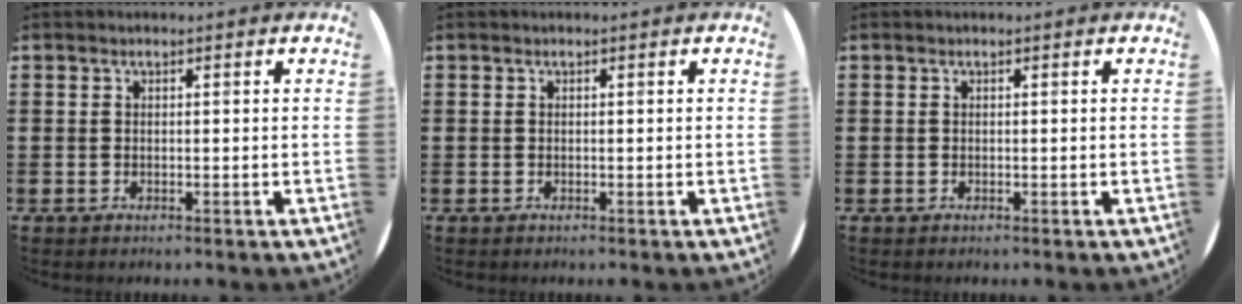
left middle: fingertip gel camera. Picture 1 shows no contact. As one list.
[{"total": 0.0}, {"total": 0.0}]